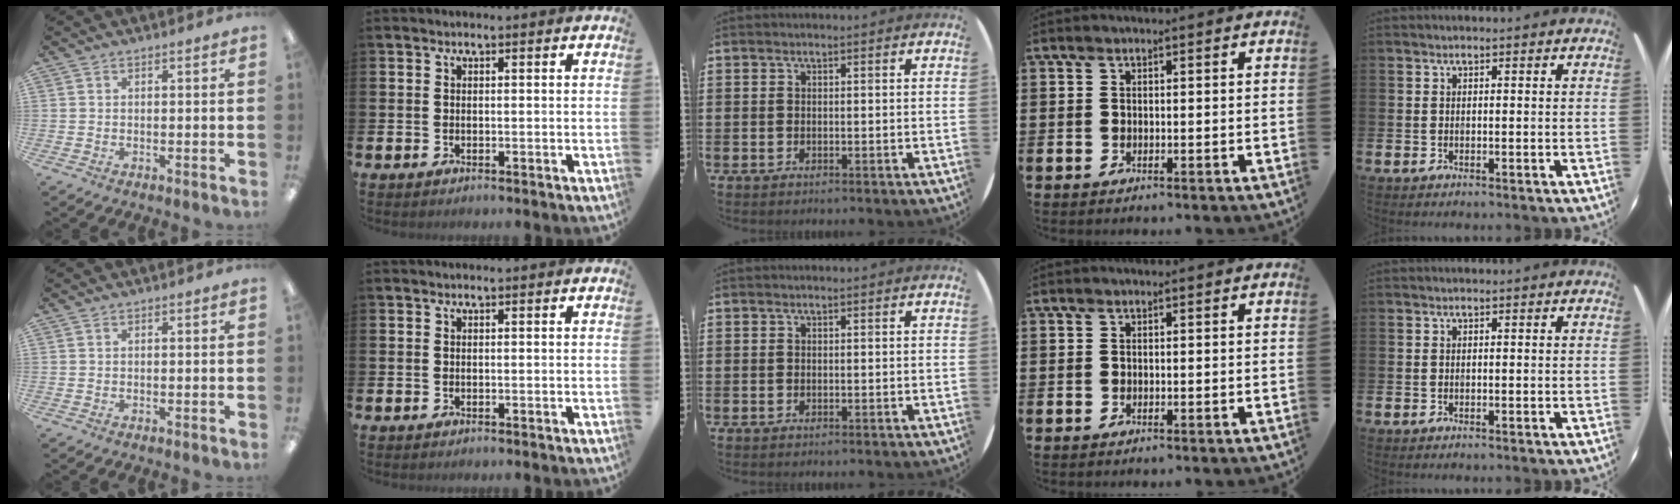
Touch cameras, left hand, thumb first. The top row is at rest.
{}